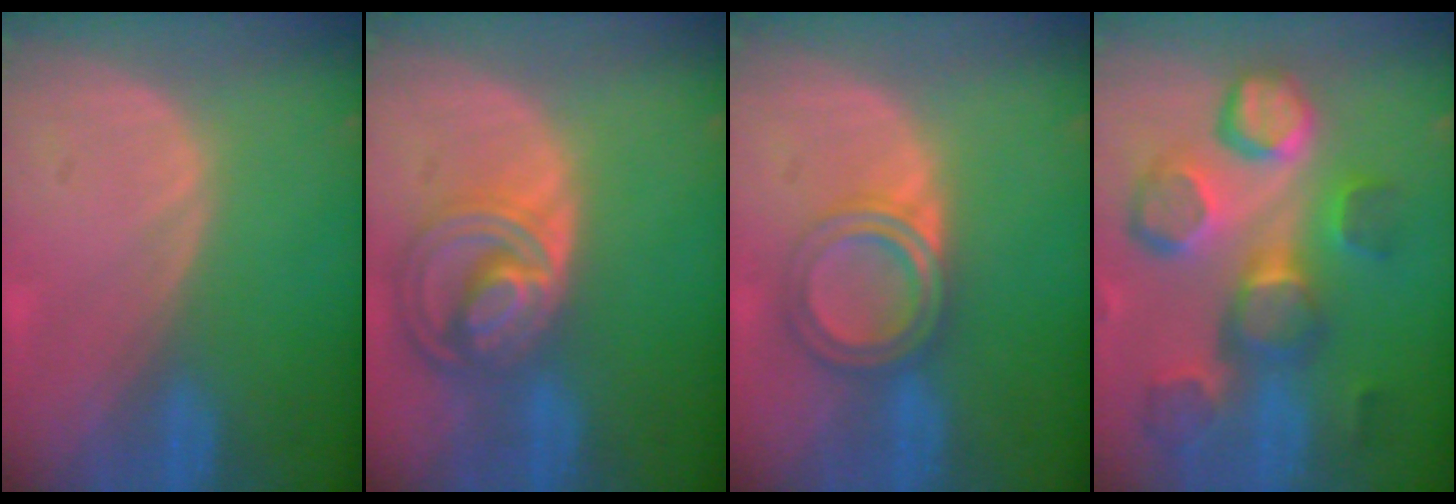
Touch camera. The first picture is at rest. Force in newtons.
{"total": 8.6, "press": 7.4, "slide": 4.4}
{"total": 5.3, "press": 5.3, "slide": 0.1}
{"total": 12.4, "press": 11.1, "slide": 5.6}